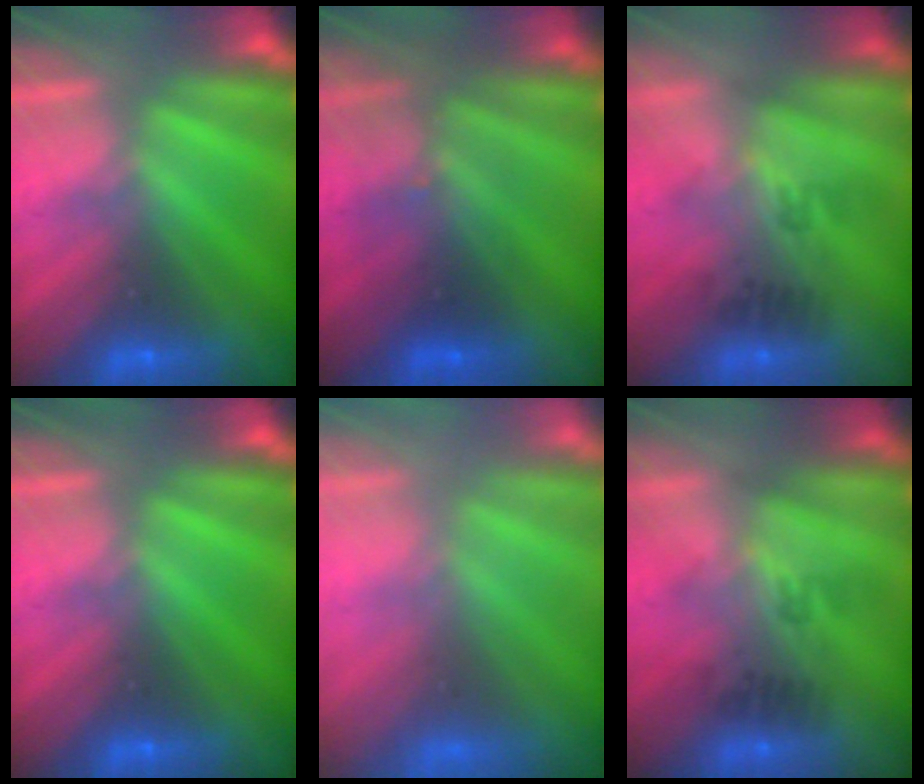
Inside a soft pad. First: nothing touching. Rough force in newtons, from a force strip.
{"total": 2.8}
{"total": 2.4}
{"total": 0.0}
{"total": 8.8}
{"total": 2.4}